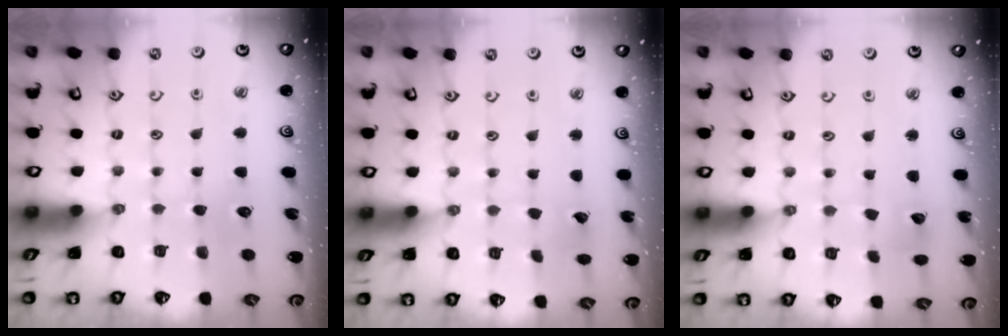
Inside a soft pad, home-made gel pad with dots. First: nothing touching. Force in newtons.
{"total": 1.4, "press": 1.4, "slide": 0.0}
{"total": 2.9, "press": 2.9, "slide": 0.3}